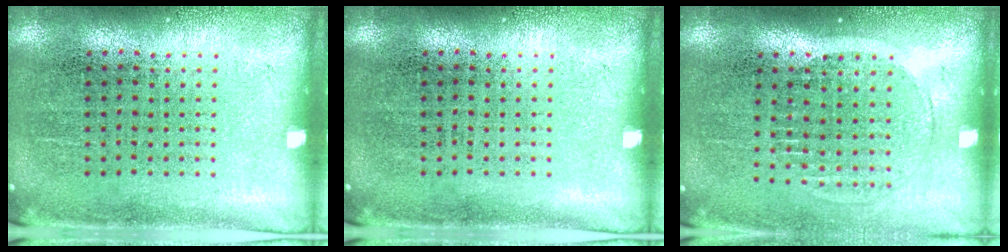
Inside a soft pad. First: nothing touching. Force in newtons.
{"total": 0.0}
{"total": 1.4, "press": 1.2, "slide": 0.7}